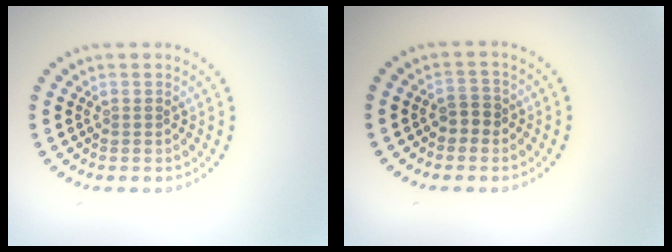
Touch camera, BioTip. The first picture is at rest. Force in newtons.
{"total": 1.6, "press": 1.5, "slide": 0.6}